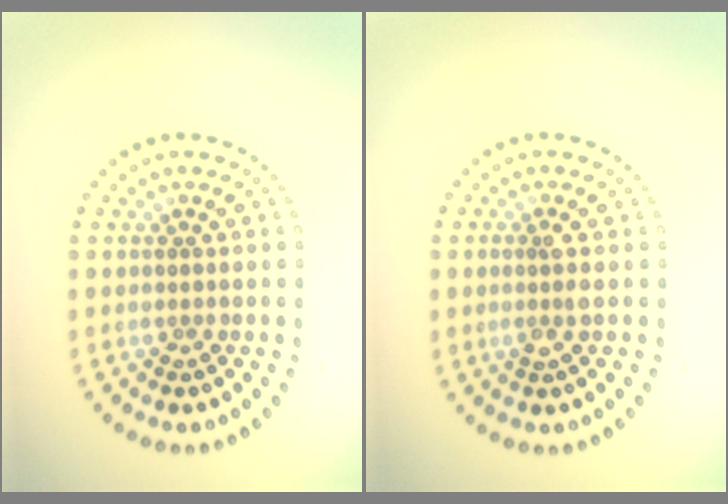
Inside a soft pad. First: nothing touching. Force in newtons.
{"total": 1.4, "press": 1.3, "slide": 0.7}